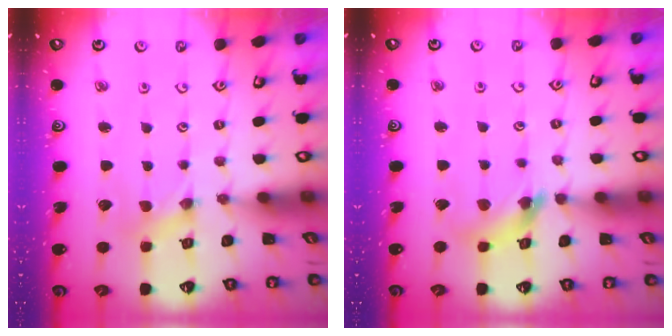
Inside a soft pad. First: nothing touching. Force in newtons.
{"total": 8.6, "press": 8.6, "slide": 0.8}